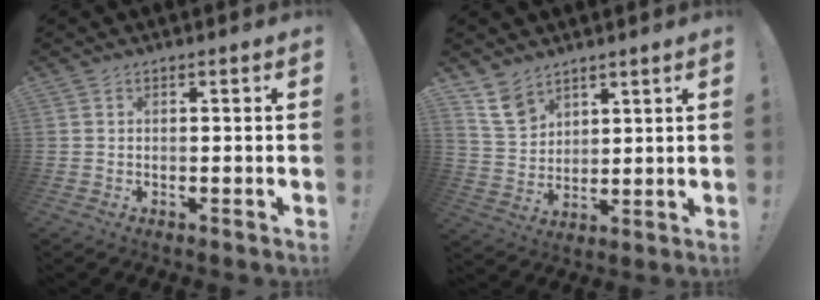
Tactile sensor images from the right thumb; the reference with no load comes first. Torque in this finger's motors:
{"motor_torque": [-0.16, 0.30, -0.36, 0.18, -0.11]}